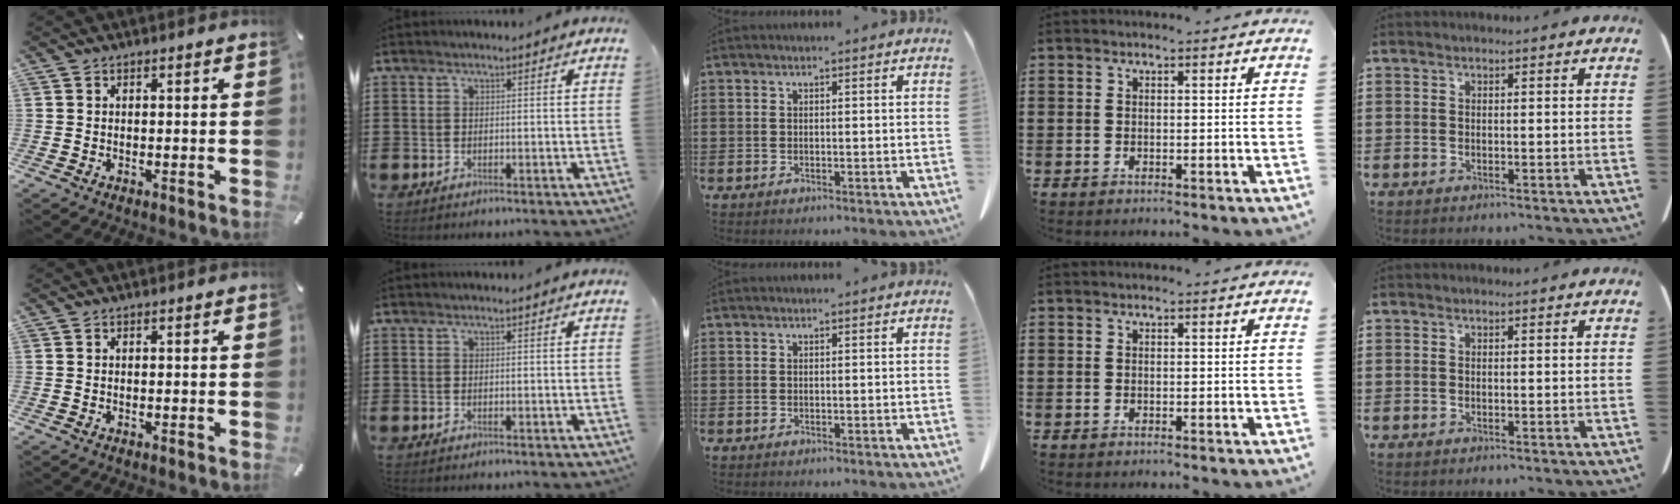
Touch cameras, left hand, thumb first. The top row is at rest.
{}